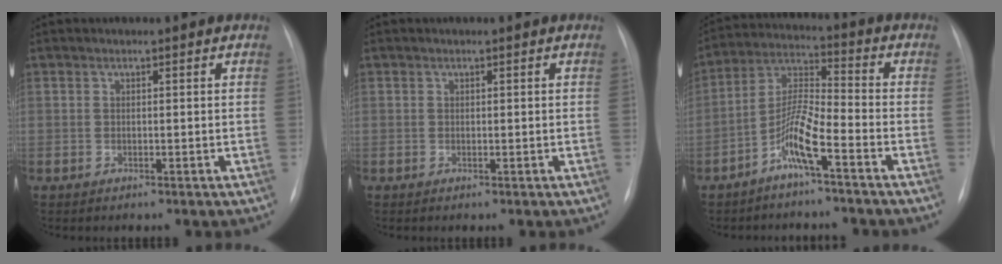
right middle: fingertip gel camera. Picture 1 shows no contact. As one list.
[{"total": 0.0}, {"total": 7.5, "force": [-4.2, 0.5, 6.2], "torque": [-0.137, 0.012, -0.085]}]